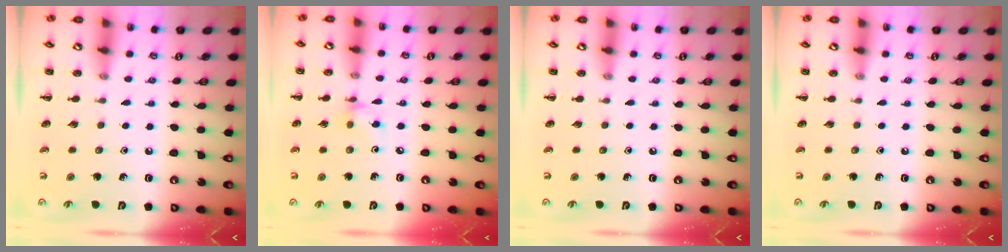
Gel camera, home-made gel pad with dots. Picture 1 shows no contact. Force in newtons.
{"total": 5.9, "press": 5.7, "slide": 1.5}
{"total": 0.0}
{"total": 0.0}